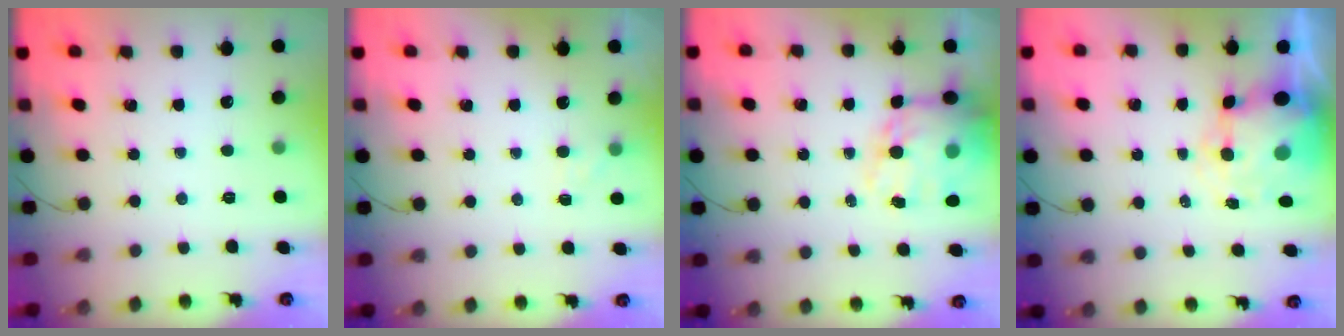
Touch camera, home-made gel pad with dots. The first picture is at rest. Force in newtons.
{"total": 3.8, "press": 3.5, "slide": 1.4}
{"total": 18.0, "press": 17.5, "slide": 4.0}
{"total": 8.9, "press": 8.6, "slide": 2.3}